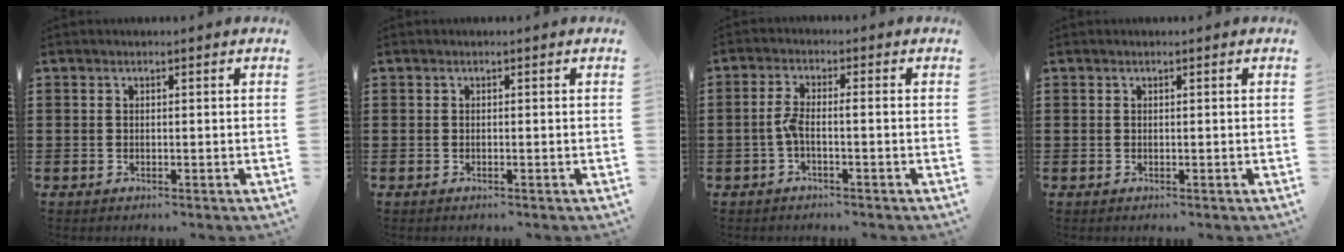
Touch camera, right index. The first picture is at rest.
{"total": 0.0}
{"total": 3.0, "force": [-1.1, 0.4, 2.8], "torque": [-0.068, -0.004, -0.026]}
{"total": 0.0}